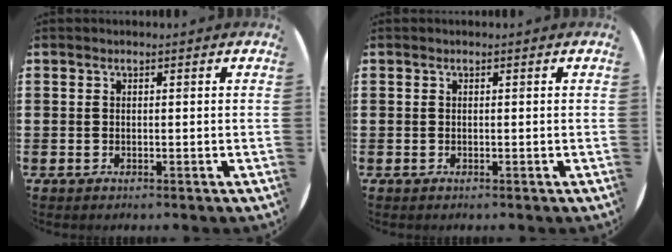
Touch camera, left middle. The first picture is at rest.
{"total": 0.0}